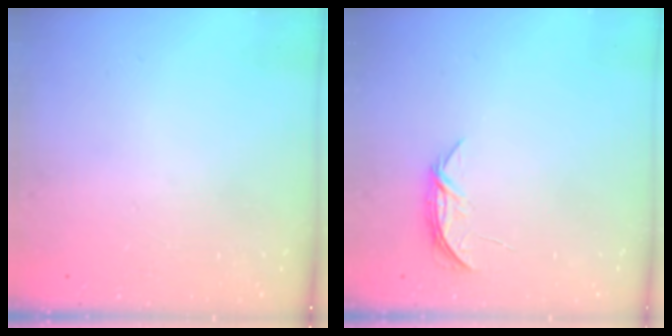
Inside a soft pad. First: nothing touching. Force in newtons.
{"total": 4.4, "press": 4.3, "slide": 0.5}